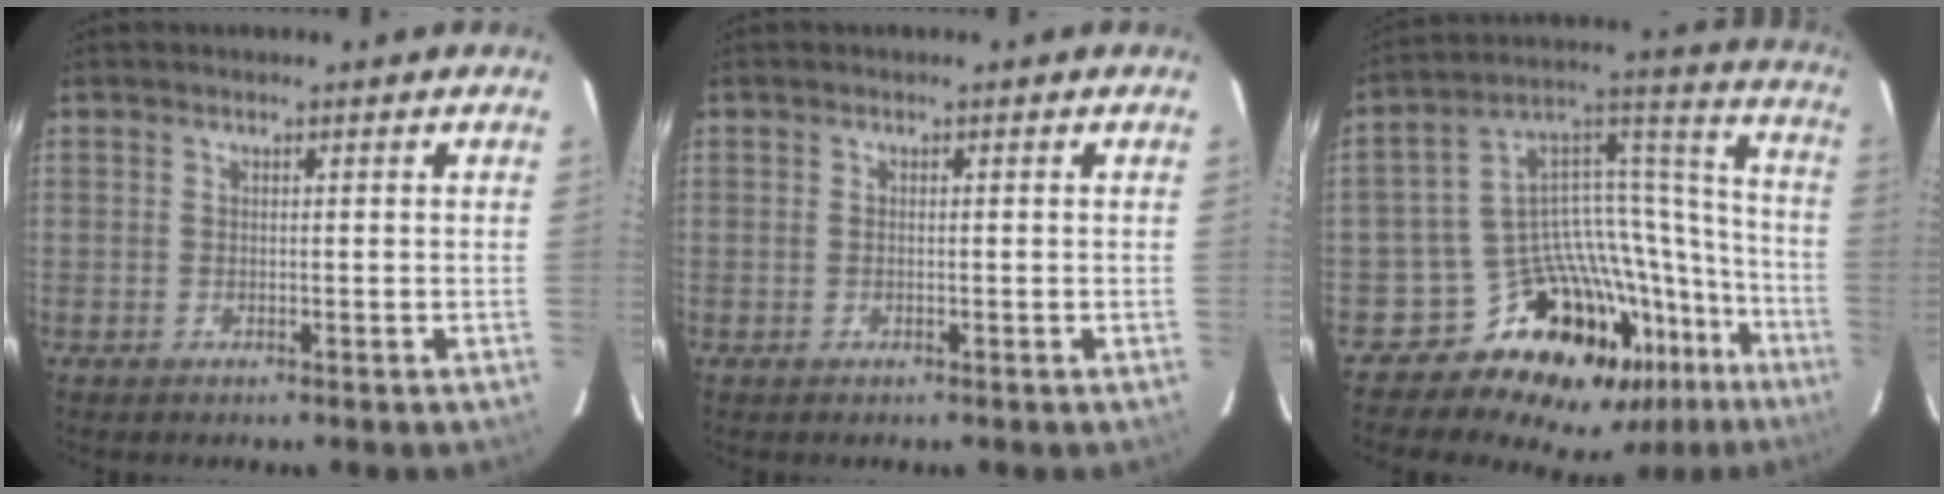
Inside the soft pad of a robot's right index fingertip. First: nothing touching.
{"total": 0.0}
{"total": 24.6, "force": [-16.9, 14.7, 10.3], "torque": [-0.144, 0.084, -0.248]}